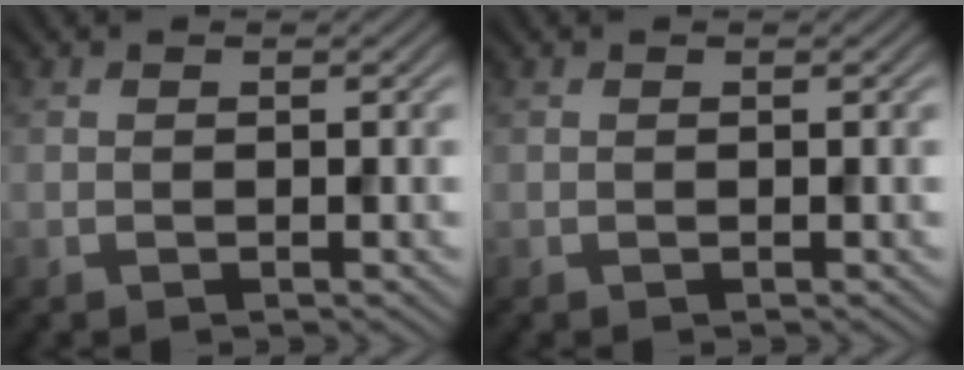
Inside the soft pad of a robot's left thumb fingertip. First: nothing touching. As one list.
[{"total": 0.0}]